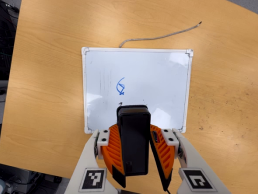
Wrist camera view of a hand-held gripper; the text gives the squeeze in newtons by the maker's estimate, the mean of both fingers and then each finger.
{"total": 8.6, "left": 8.9, "right": 8.4}